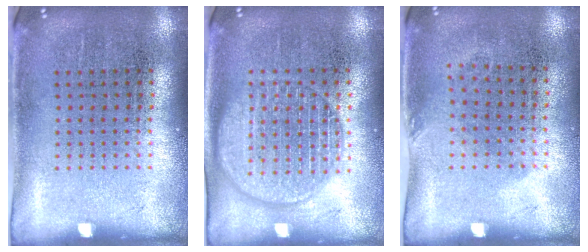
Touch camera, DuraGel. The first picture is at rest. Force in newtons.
{"total": 2.1, "press": 2.1, "slide": 0.3}
{"total": 0.8, "press": 0.7, "slide": 0.5}